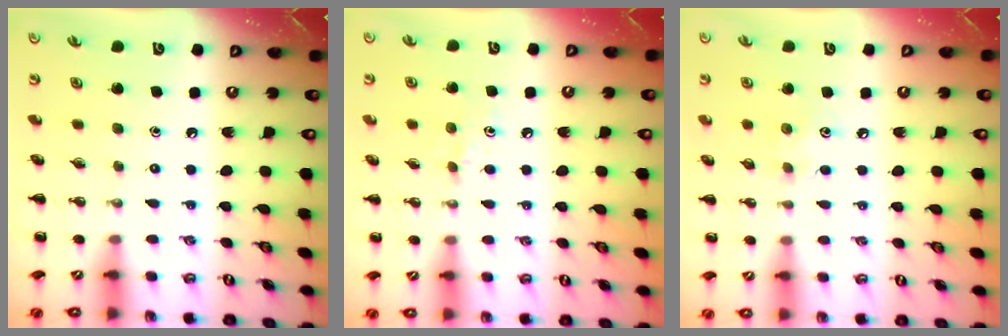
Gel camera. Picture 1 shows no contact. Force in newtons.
{"total": 5.4, "press": 5.1, "slide": 1.8}
{"total": 5.0, "press": 4.8, "slide": 1.2}